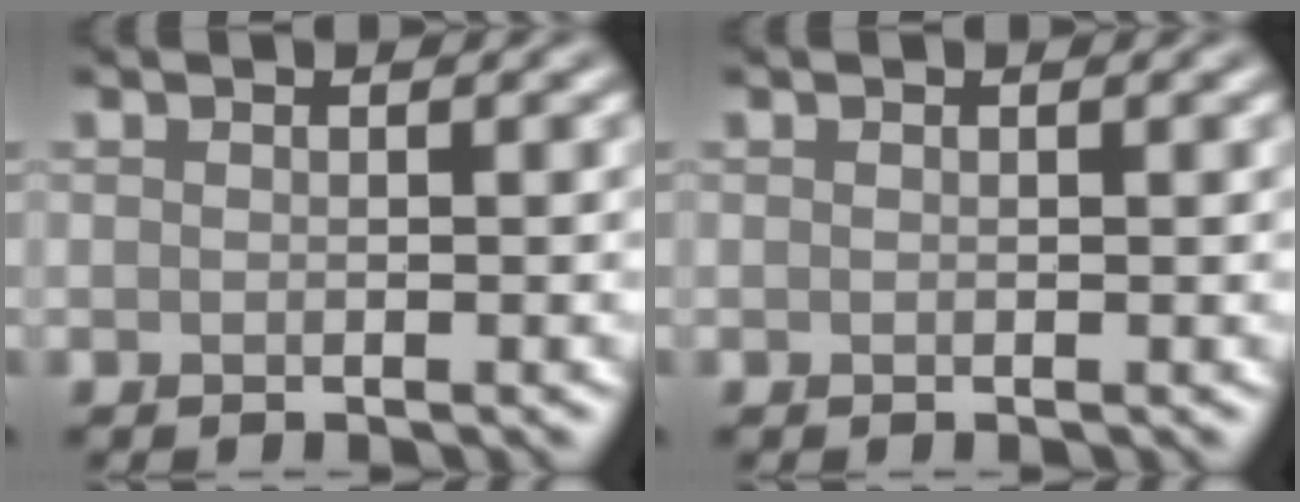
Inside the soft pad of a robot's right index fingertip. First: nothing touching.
{"total": 0.0}